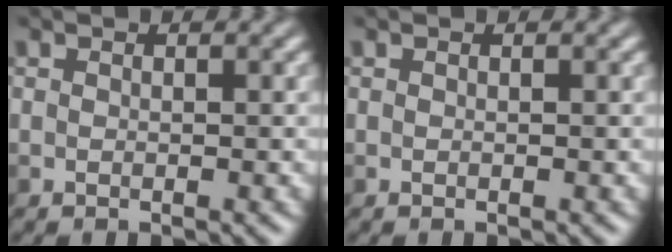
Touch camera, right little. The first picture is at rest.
{"total": 0.0}